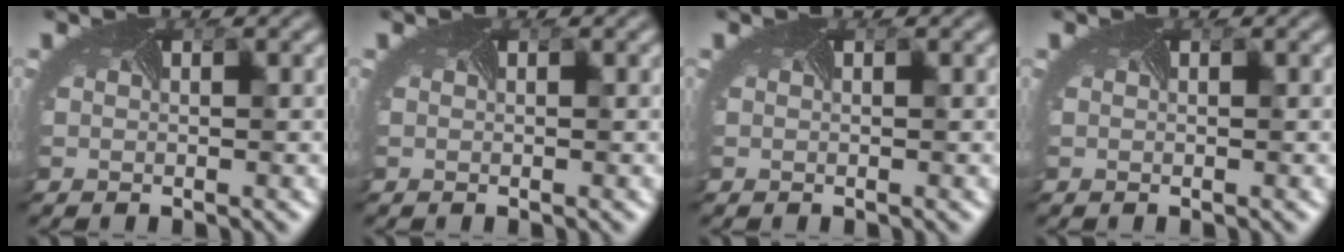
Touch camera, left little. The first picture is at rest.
{"total": 0.0}
{"total": 0.0}
{"total": 0.0}